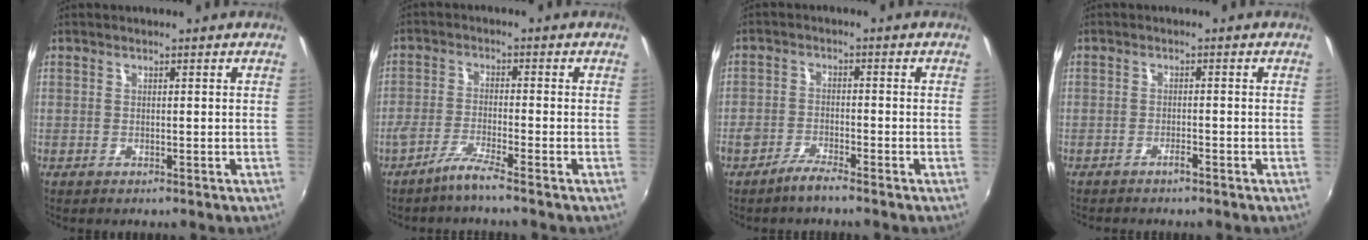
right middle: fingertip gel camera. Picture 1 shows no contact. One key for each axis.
{"total": 4.1, "fx": -3.2, "fy": -0.6, "fz": 2.5, "tx": -0.068, "ty": -0.003, "tz": -0.066}
{"total": 3.8, "fx": -3.2, "fy": 0.4, "fz": 2.0, "tx": -0.060, "ty": -0.002, "tz": -0.067}
{"total": 1.5, "fx": -1.3, "fy": 0.1, "fz": 0.7, "tx": -0.016, "ty": 0.002, "tz": -0.025}